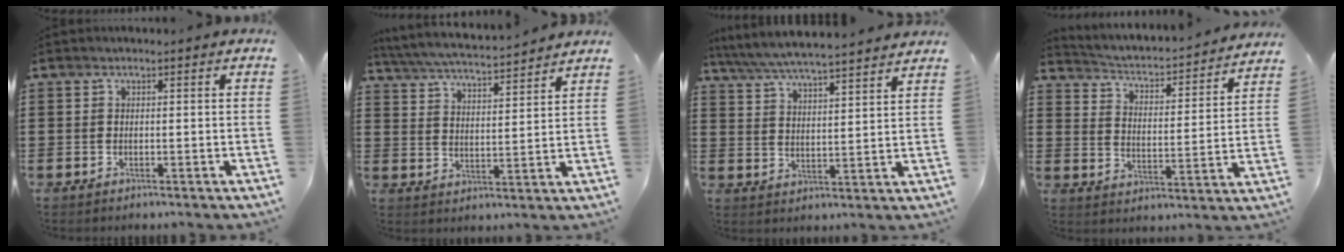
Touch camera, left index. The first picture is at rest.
{"total": 4.8, "force": [4.6, -0.4, 1.3], "torque": [-0.048, -0.034, 0.074]}
{"total": 5.6, "force": [5.3, -0.3, 1.6], "torque": [-0.055, -0.036, 0.090]}
{"total": 2.3, "force": [2.2, 0.0, 0.6], "torque": [-0.029, -0.032, 0.025]}